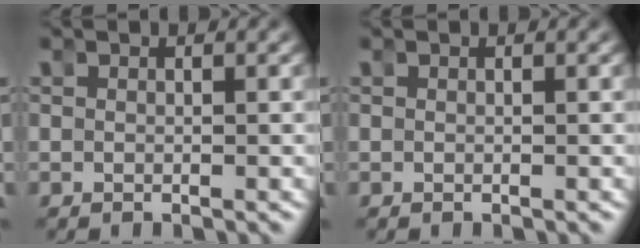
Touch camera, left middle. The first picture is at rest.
{"total": 0.0}